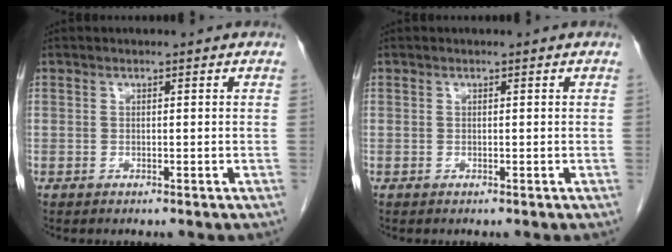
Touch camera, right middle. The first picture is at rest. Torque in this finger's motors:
{"motor_torque": [0.00, 0.00, 0.00, 0.00]}